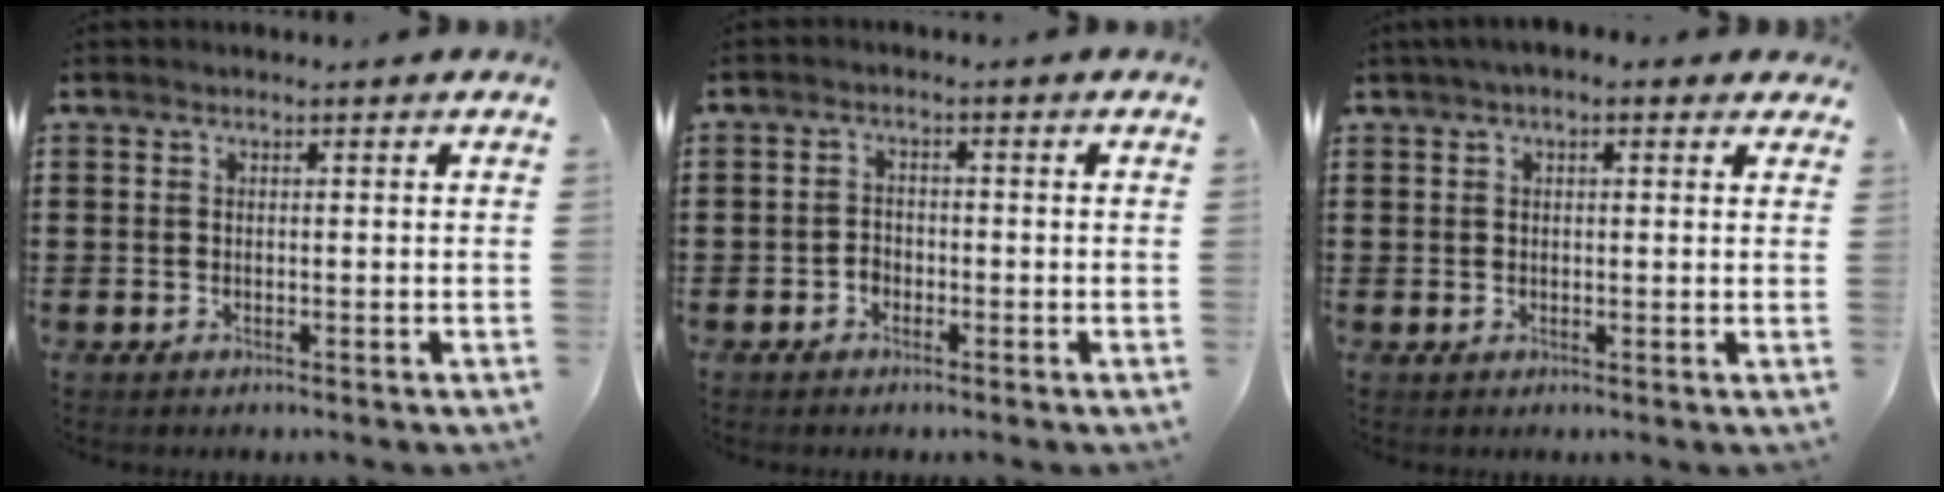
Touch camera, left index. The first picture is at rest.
{"total": 1.7, "force": [-1.3, 1.1, 0.3], "torque": [-0.012, 0.003, -0.029]}
{"total": 1.9, "force": [0.9, 0.9, 1.4], "torque": [-0.030, 0.008, 0.015]}